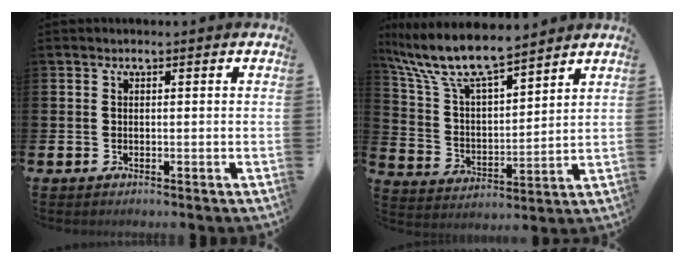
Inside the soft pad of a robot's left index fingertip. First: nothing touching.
{"total": 10.1, "force": [9.0, 1.9, 4.2], "torque": [-0.124, -0.050, 0.159]}